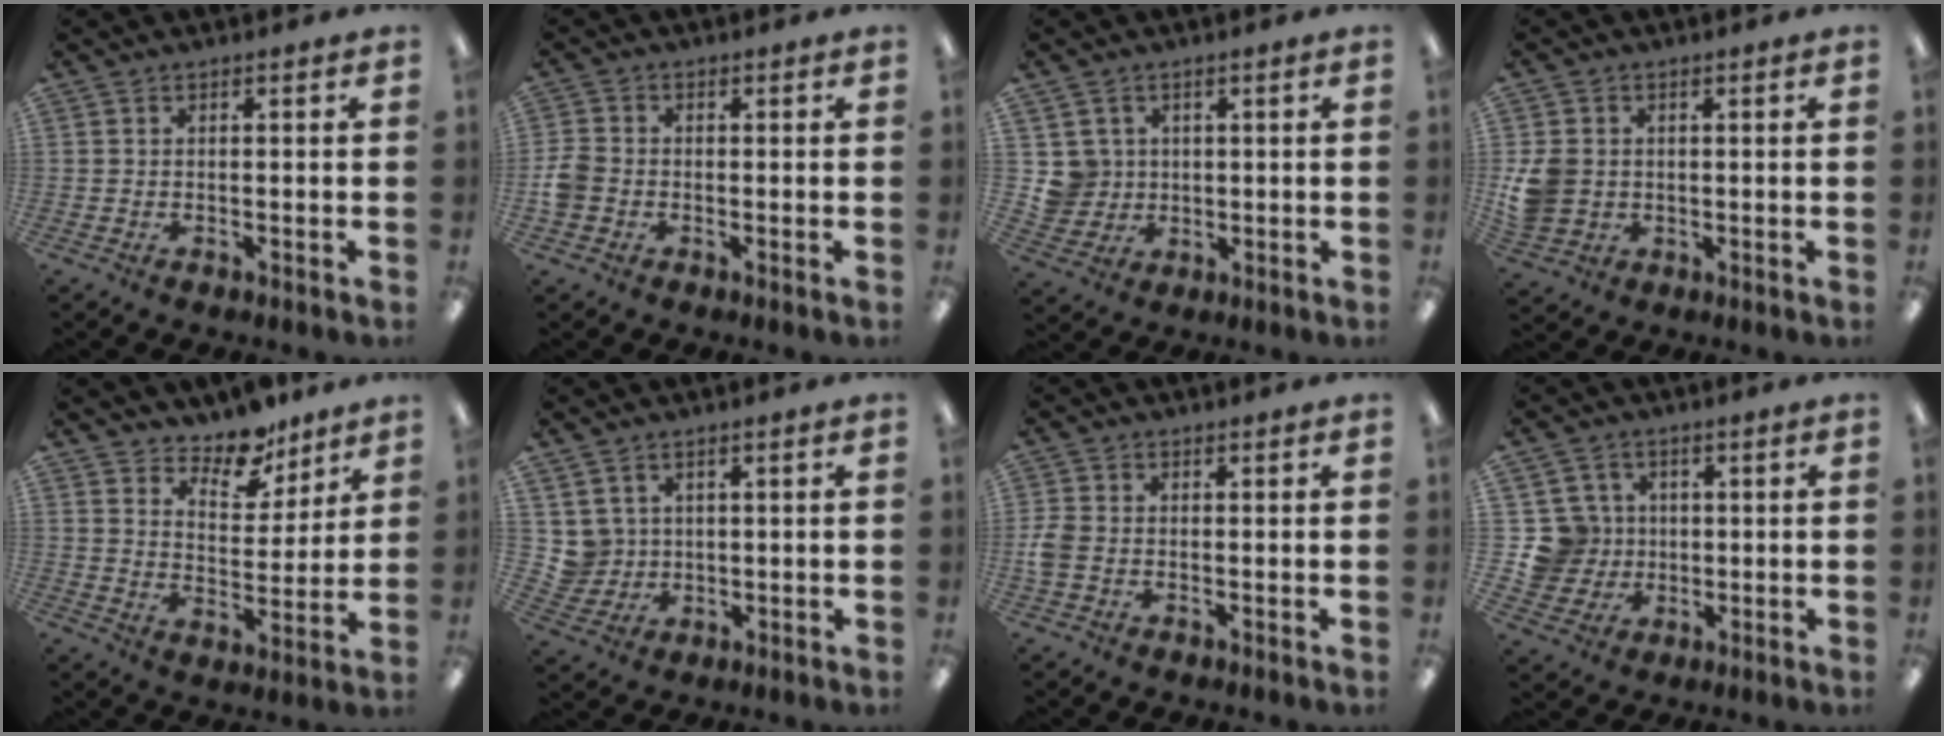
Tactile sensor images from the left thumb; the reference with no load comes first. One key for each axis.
{"total": 4.3, "fx": -1.0, "fy": 3.6, "fz": 2.2, "tx": -0.041, "ty": 0.010, "tz": -0.016}
{"total": 5.7, "fx": 1.6, "fy": 5.4, "fz": 0.3, "tx": -0.012, "ty": 0.004, "tz": 0.035}
{"total": 7.1, "fx": 0.3, "fy": 6.3, "fz": 3.3, "tx": -0.069, "ty": 0.008, "tz": 0.009}
{"total": 10.0, "fx": 8.7, "fy": 4.2, "fz": 2.3, "tx": -0.024, "ty": -0.072, "tz": 0.158}
{"total": 5.0, "fx": 2.4, "fy": 4.3, "fz": -0.2, "tx": -0.011, "ty": -0.005, "tz": 0.049}
{"total": 3.9, "fx": -0.6, "fy": 2.9, "fz": 2.5, "tx": -0.056, "ty": 0.003, "tz": -0.012}
{"total": 9.4, "fx": 1.5, "fy": 9.1, "fz": 1.6, "tx": -0.059, "ty": 0.003, "tz": 0.037}